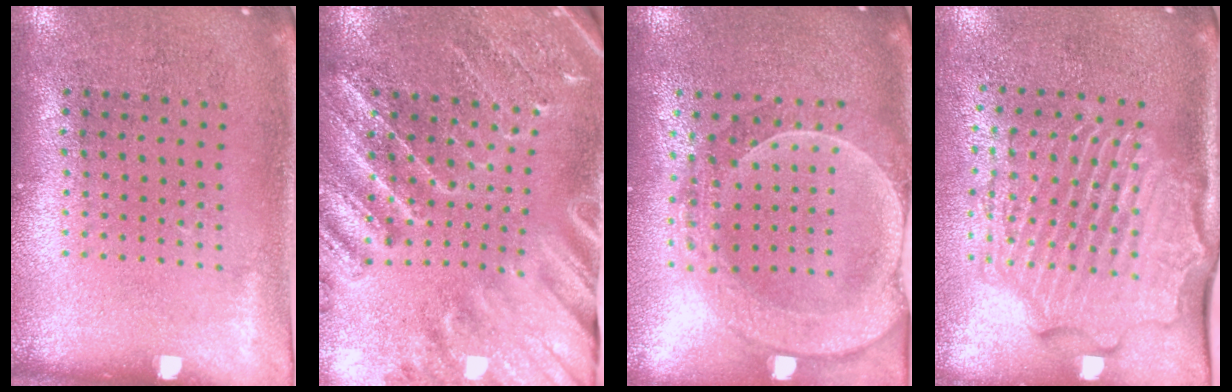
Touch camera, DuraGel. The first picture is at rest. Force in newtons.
{"total": 3.1, "press": 3.0, "slide": 0.8}
{"total": 2.2, "press": 2.1, "slide": 0.8}
{"total": 2.6, "press": 2.3, "slide": 1.3}